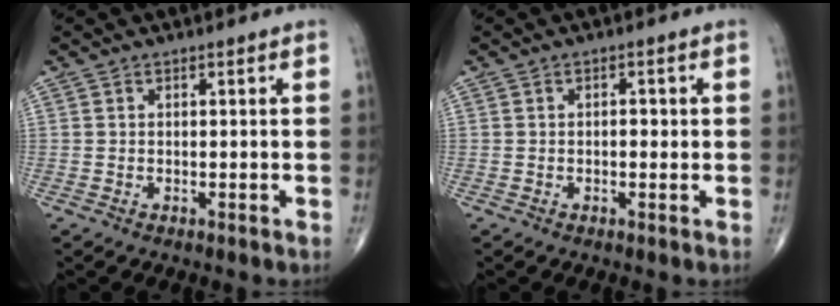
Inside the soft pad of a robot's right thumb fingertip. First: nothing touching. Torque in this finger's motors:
{"motor_torque": [0.02, -0.12, -0.05, -0.16, 0.03]}